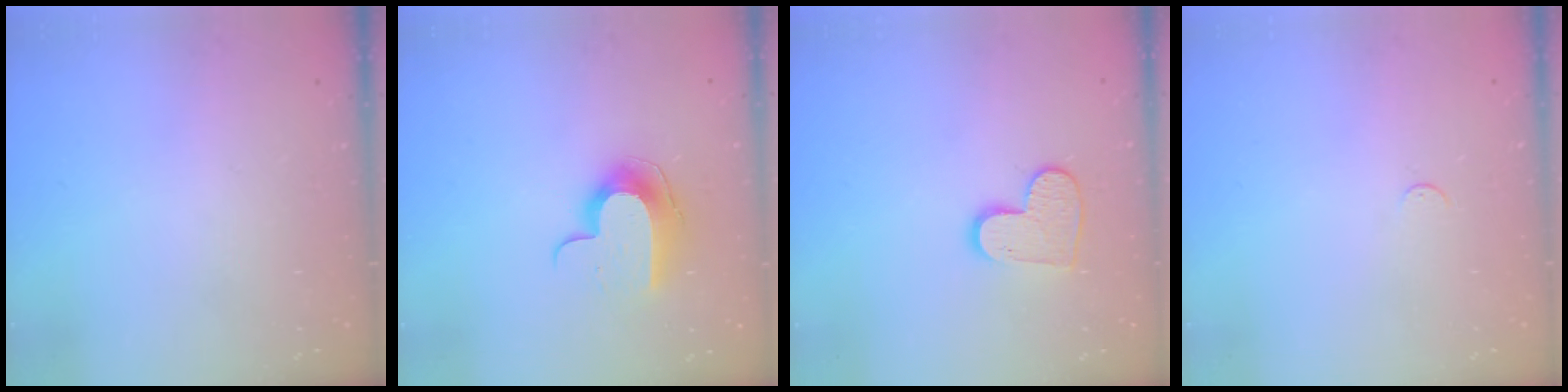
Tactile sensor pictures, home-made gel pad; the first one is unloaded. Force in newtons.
{"total": 11.5, "press": 11.4, "slide": 0.9}
{"total": 10.0, "press": 10.0, "slide": 0.9}
{"total": 2.7, "press": 2.7, "slide": 0.4}